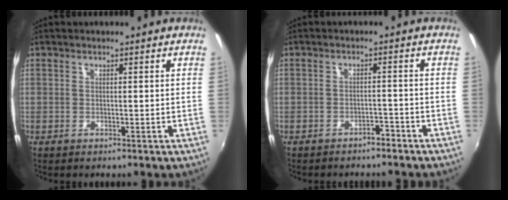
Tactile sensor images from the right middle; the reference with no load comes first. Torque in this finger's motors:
{"motor_torque": [1.06, -1.08, 0.09, 0.05]}